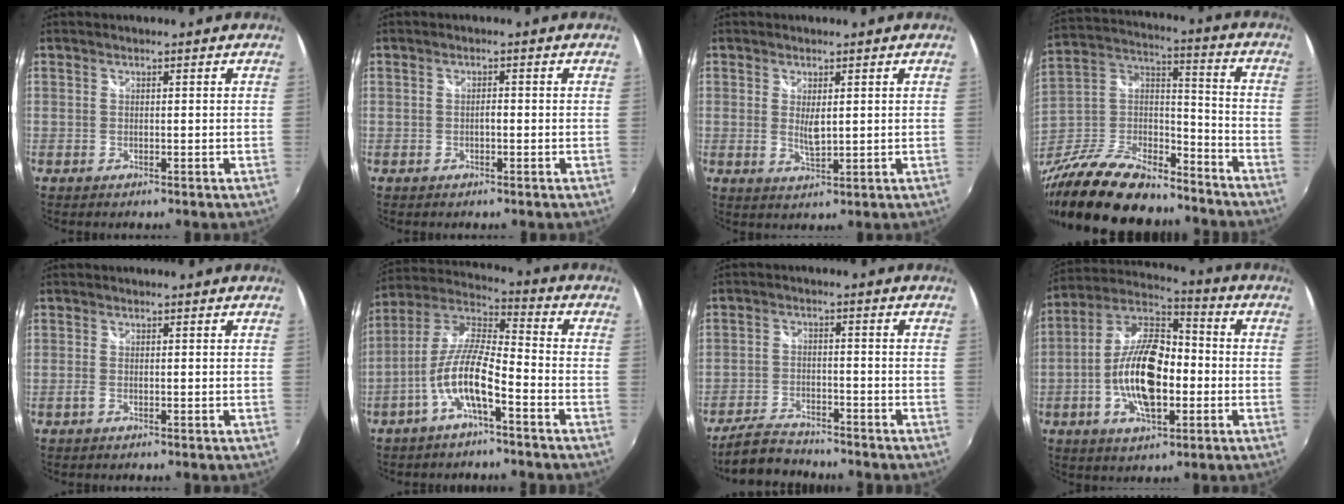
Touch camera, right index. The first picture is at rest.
{"total": 1.0, "force": [-0.4, 0.5, 0.8], "torque": [-0.012, 0.002, -0.007]}
{"total": 3.4, "force": [0.4, 1.3, 3.1], "torque": [-0.054, -0.009, 0.010]}
{"total": 25.9, "force": [-18.9, 10.8, 14.1], "torque": [-0.297, 0.006, -0.307]}
{"total": 1.2, "force": [-0.3, 0.4, 1.1], "torque": [-0.025, -0.002, -0.007]}
{"total": 10.6, "force": [-4.9, 2.3, 9.1], "torque": [-0.194, 0.006, -0.093]}
{"total": 7.7, "force": [-6.9, 2.4, 2.4], "torque": [-0.078, -0.005, -0.118]}
{"total": 16.6, "force": [-3.4, 7.9, 14.2], "torque": [-0.282, 0.004, -0.066]}